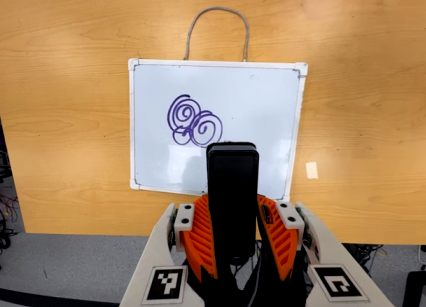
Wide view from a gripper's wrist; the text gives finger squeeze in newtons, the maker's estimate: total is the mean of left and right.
{"total": 5.1, "left": 3.7, "right": 6.5}